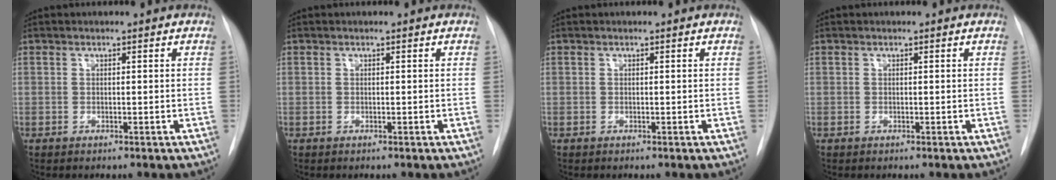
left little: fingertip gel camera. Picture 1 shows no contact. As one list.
[{"total": 0.0}, {"total": 0.0}, {"total": 0.0}]